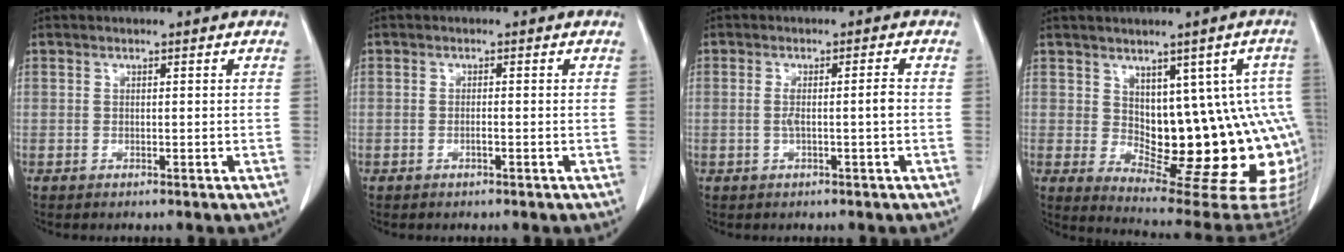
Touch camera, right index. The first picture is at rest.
{"total": 0.7, "force": [-0.3, 0.0, 0.6], "torque": [-0.014, 0.001, -0.005]}
{"total": 2.9, "force": [-0.4, 0.0, 2.8], "torque": [-0.052, 0.004, -0.004]}
{"total": 16.2, "force": [0.5, 7.2, 14.5], "torque": [-0.127, 0.018, 0.026]}